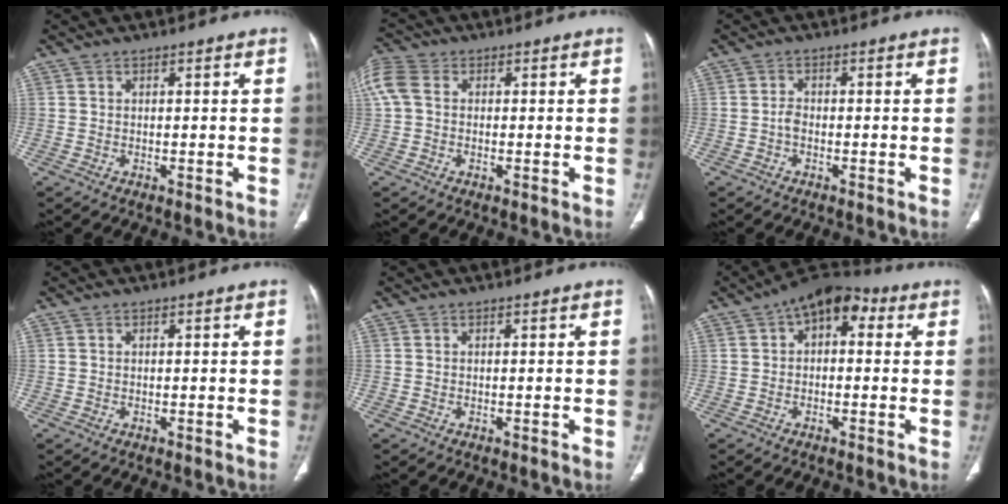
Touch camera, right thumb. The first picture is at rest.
{"total": 7.2, "force": [0.8, 5.3, 4.8], "torque": [-0.123, 0.020, 0.014]}
{"total": 1.5, "force": [-0.6, 0.9, 1.1], "torque": [-0.020, 0.003, -0.015]}
{"total": 0.0}
{"total": 0.0}
{"total": 9.3, "force": [2.7, 5.6, 6.9], "torque": [-0.064, 0.028, 0.028]}